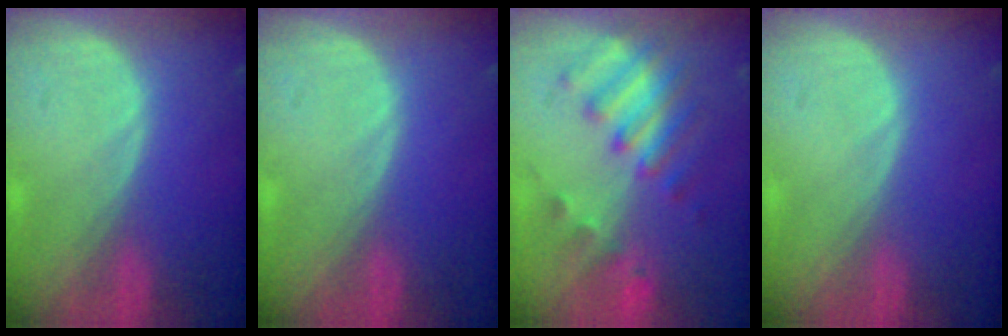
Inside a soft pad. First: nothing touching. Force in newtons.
{"total": 0.0}
{"total": 7.2, "press": 7.1, "slide": 1.4}
{"total": 0.0}